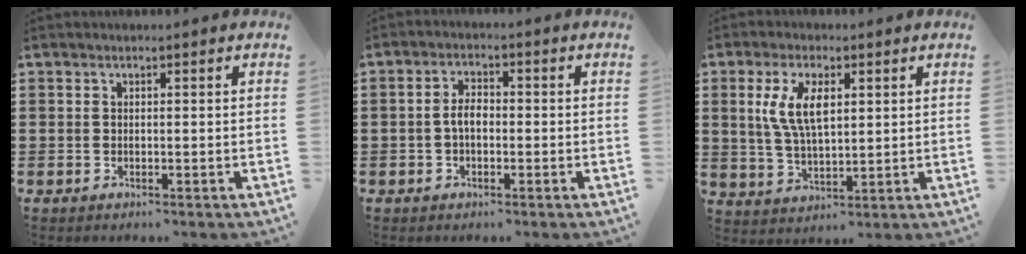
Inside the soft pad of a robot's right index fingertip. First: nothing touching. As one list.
[{"total": 2.8, "force": [-0.4, 1.3, 2.5], "torque": [-0.054, 0.001, -0.009]}, {"total": 7.0, "force": [2.2, 3.0, 5.9], "torque": [-0.130, 0.007, 0.037]}]